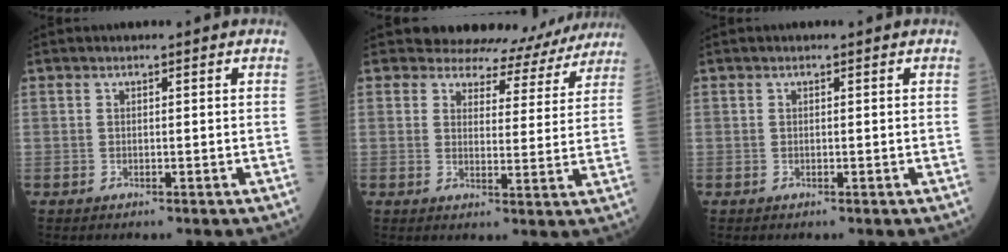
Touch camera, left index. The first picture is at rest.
{"total": 11.9, "force": [11.1, 4.2, -0.1], "torque": [0.032, -0.014, 0.106]}
{"total": 0.0}